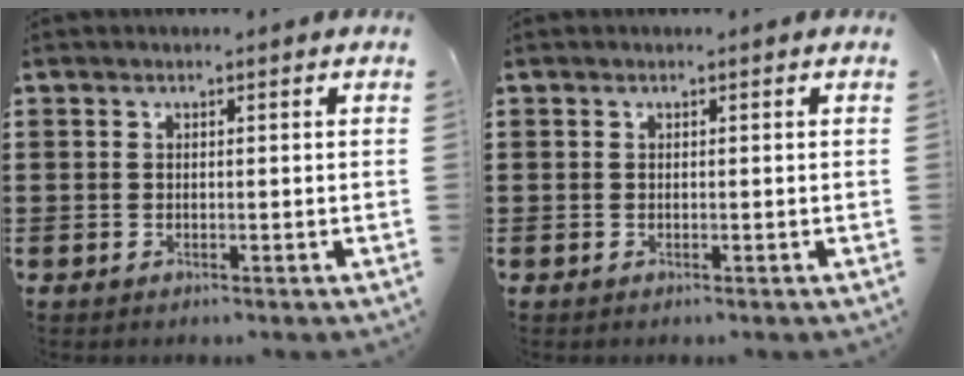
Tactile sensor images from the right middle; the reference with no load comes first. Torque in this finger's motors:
{"motor_torque": [-0.10, 0.10, 0.00, 0.00]}